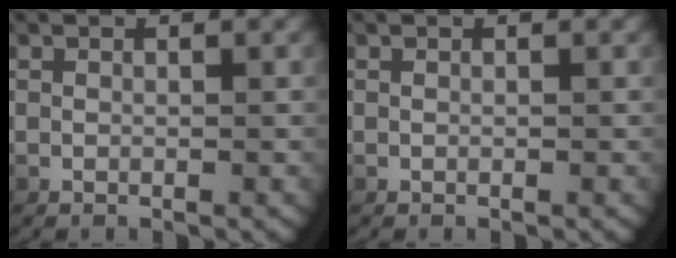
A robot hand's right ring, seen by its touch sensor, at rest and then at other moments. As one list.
[{"total": 0.0}]